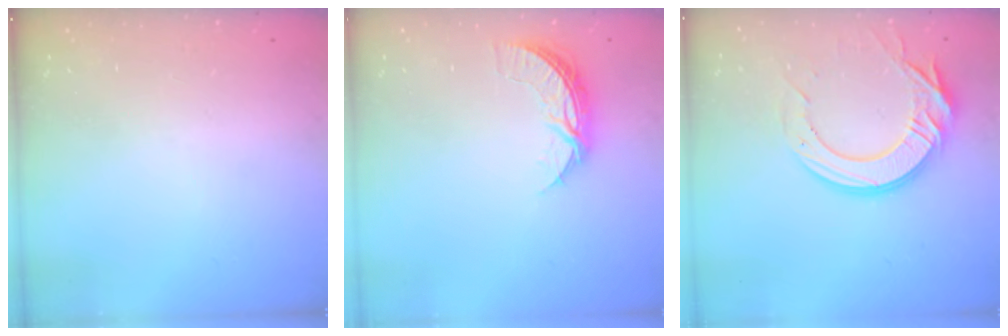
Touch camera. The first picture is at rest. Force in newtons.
{"total": 6.7, "press": 6.7, "slide": 0.2}
{"total": 15.8, "press": 15.7, "slide": 1.7}